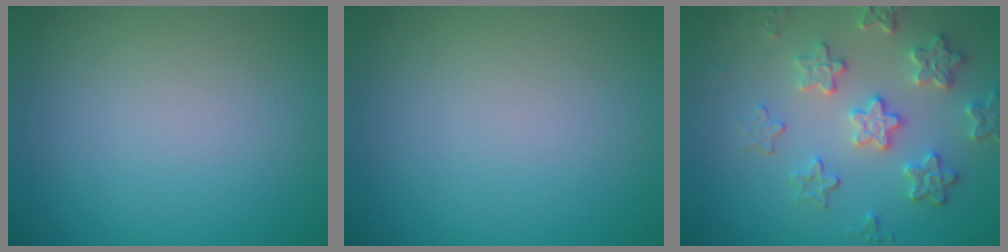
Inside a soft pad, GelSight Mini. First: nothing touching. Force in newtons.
{"total": 0.0}
{"total": 4.7, "press": 4.0, "slide": 2.5}